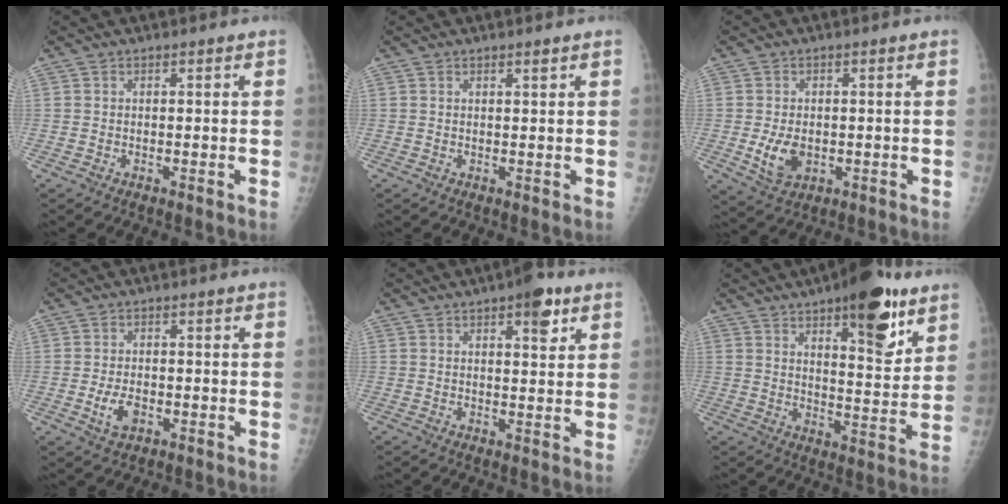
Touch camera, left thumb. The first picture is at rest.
{"total": 1.0, "force": [0.7, 0.2, 0.6], "torque": [-0.008, -0.005, 0.013]}
{"total": 5.9, "force": [-0.8, 4.1, 4.1], "torque": [-0.065, -0.009, -0.005]}
{"total": 4.1, "force": [-1.2, 2.4, 3.0], "torque": [-0.055, 0.000, -0.019]}
{"total": 5.8, "force": [3.2, 2.1, 4.3], "torque": [-0.045, -0.012, 0.038]}
{"total": 16.0, "force": [9.2, 5.5, 11.8], "torque": [-0.126, -0.051, 0.133]}